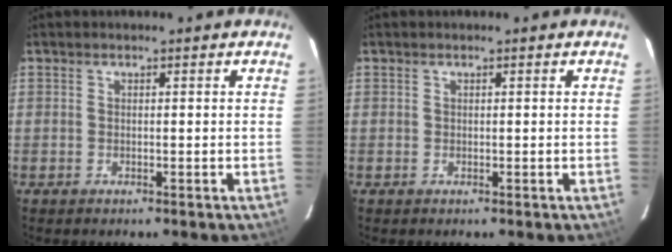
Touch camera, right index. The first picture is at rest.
{"total": 0.0}